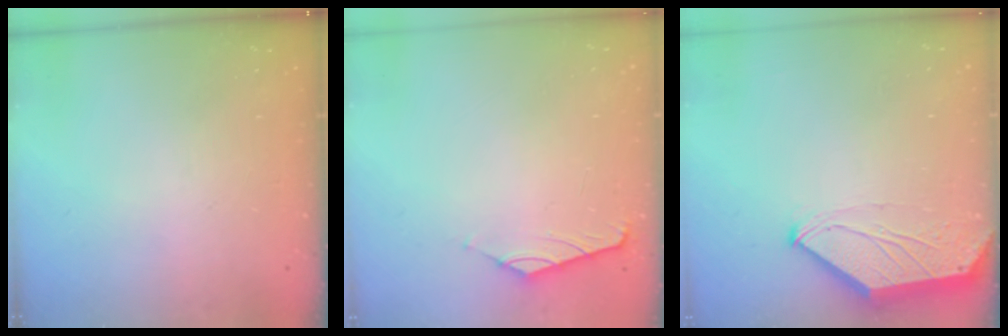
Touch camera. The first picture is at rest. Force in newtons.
{"total": 0.0}
{"total": 0.0}